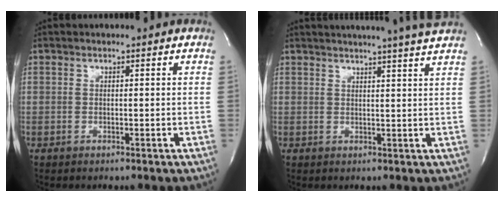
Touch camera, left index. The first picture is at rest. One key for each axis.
{"total": 10.4, "fx": 9.3, "fy": -1.5, "fz": 4.3, "tx": -0.065, "ty": -0.010, "tz": 0.103}